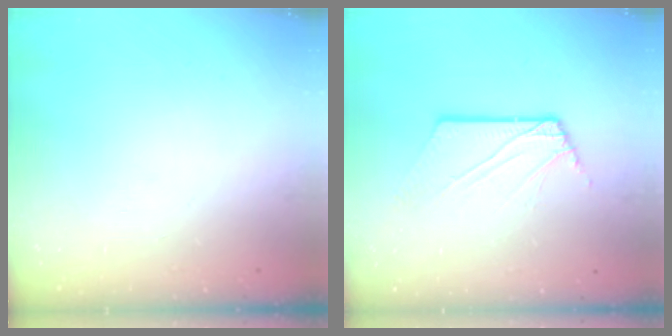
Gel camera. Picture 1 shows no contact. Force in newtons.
{"total": 6.9, "press": 6.8, "slide": 0.8}